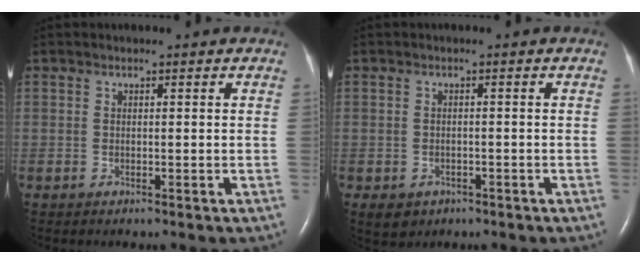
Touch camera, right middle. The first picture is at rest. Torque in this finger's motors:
{"motor_torque": [-0.10, -0.09, 0.03, 0.00]}